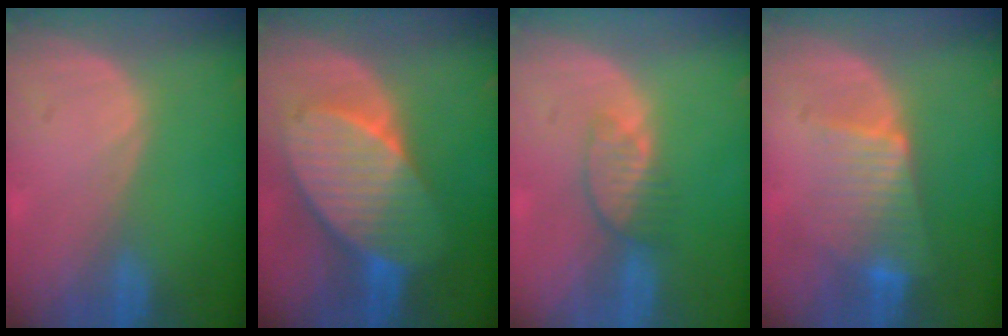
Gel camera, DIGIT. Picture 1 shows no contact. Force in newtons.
{"total": 9.8, "press": 9.8, "slide": 0.4}
{"total": 3.7, "press": 3.3, "slide": 1.6}
{"total": 6.5, "press": 6.1, "slide": 2.3}